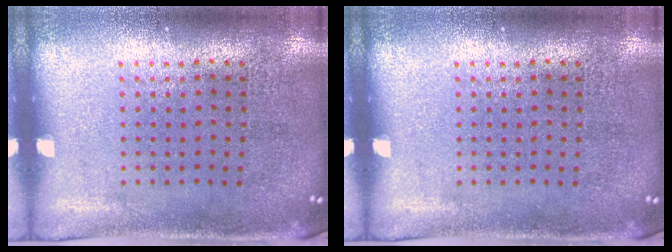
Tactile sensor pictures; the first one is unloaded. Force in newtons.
{"total": 0.0}